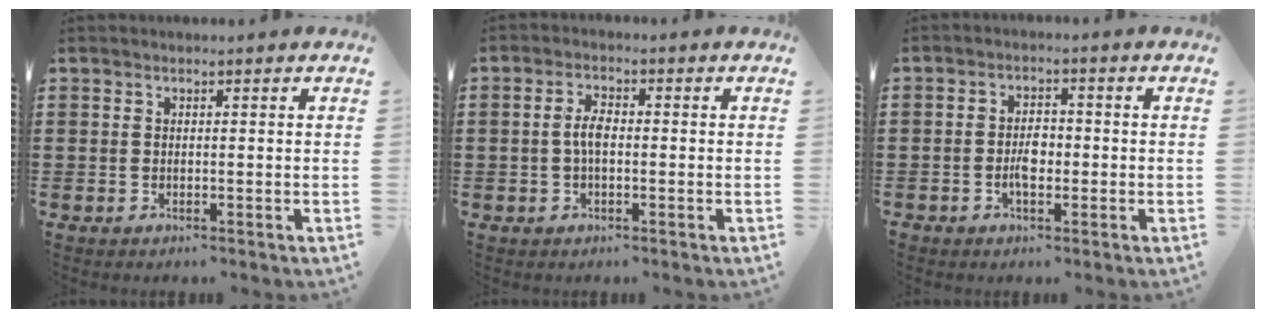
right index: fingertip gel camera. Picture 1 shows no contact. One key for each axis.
{"total": 3.2, "fx": -0.3, "fy": 1.3, "fz": 2.9, "tx": -0.064, "ty": 0.001, "tz": -0.010}
{"total": 3.2, "fx": -0.8, "fy": 1.8, "fz": 2.5, "tx": -0.056, "ty": 0.003, "tz": -0.018}